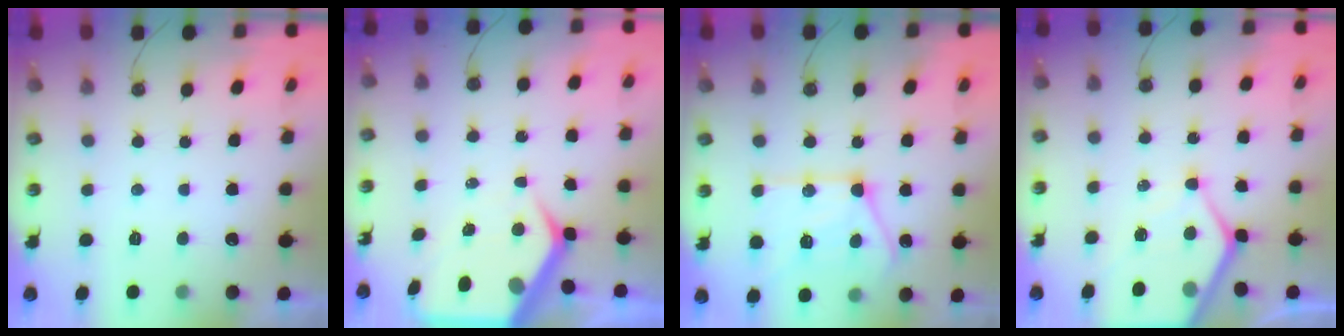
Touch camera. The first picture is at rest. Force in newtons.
{"total": 10.7, "press": 10.6, "slide": 1.4}
{"total": 18.1, "press": 18.0, "slide": 1.7}
{"total": 9.9, "press": 9.9, "slide": 1.0}